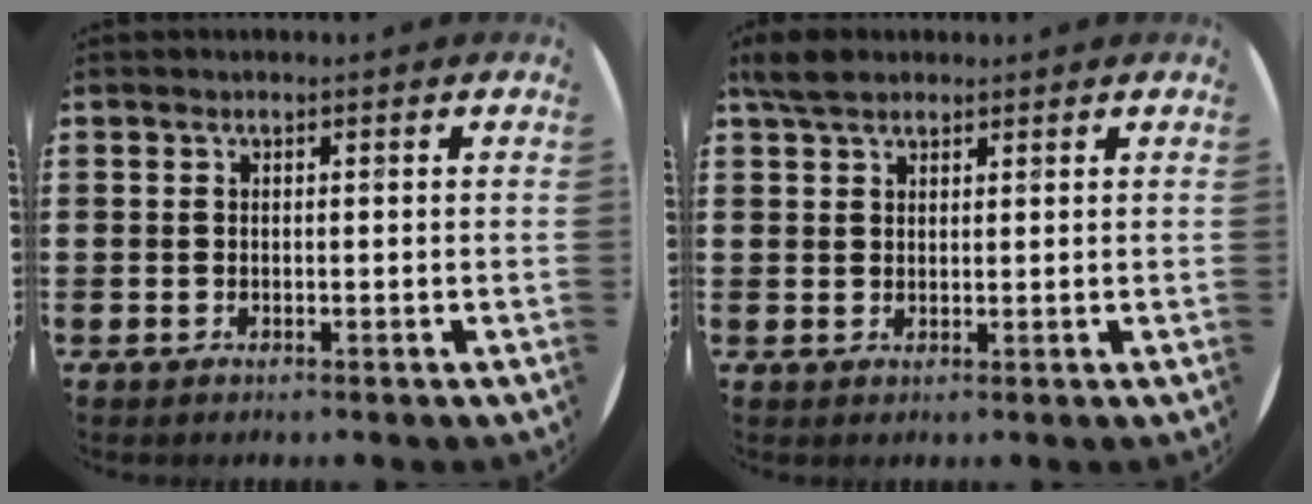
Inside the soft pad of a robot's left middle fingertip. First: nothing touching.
{"total": 3.5, "force": [2.9, 1.5, 1.2], "torque": [-0.020, 0.003, 0.055]}